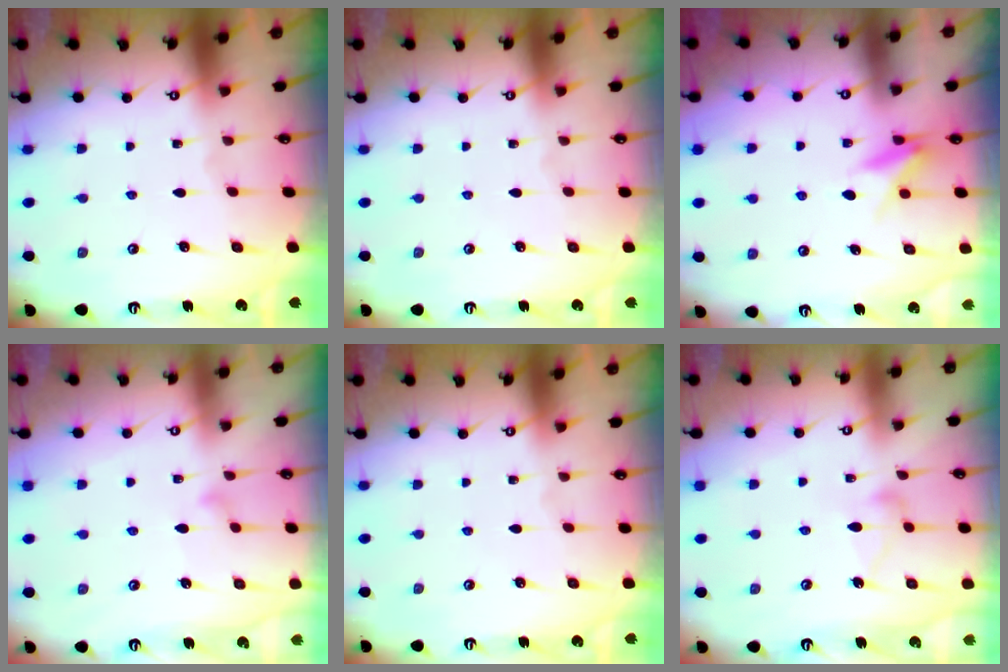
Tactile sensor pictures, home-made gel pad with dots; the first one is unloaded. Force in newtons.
{"total": 0.0}
{"total": 8.4, "press": 8.3, "slide": 1.5}
{"total": 9.0, "press": 9.0, "slide": 0.4}
{"total": 0.0}
{"total": 9.8, "press": 9.8, "slide": 0.2}